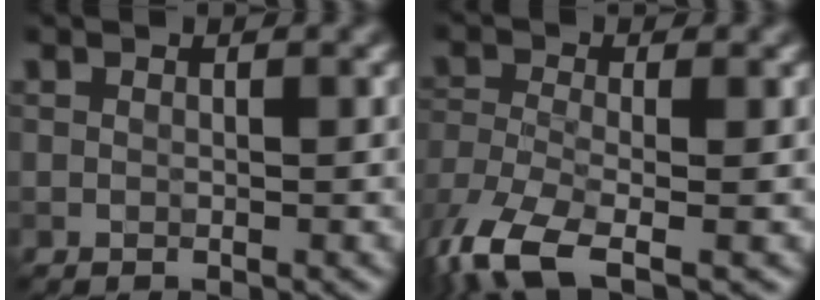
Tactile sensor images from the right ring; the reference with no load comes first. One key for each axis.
{"total": 7.3, "fx": -4.7, "fy": 2.6, "fz": 4.9, "tx": -0.115, "ty": -0.020, "tz": -0.098}